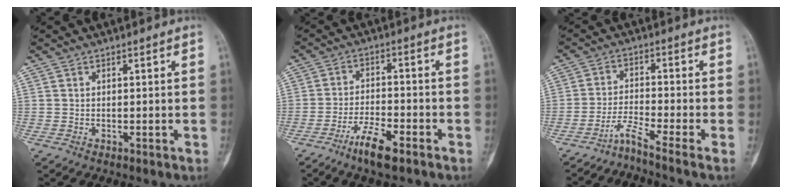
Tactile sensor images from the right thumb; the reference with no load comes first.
{"total": 7.2, "force": [-4.8, 1.7, 5.0], "torque": [-0.099, 0.021, -0.087]}
{"total": 4.9, "force": [-3.9, -2.0, 2.1], "torque": [-0.065, 0.014, -0.084]}